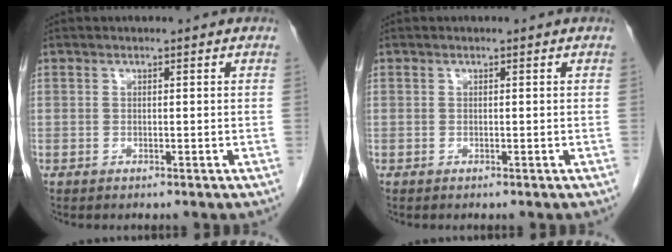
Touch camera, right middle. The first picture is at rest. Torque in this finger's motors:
{"motor_torque": [-0.21, -0.02, 0.02, -0.01]}